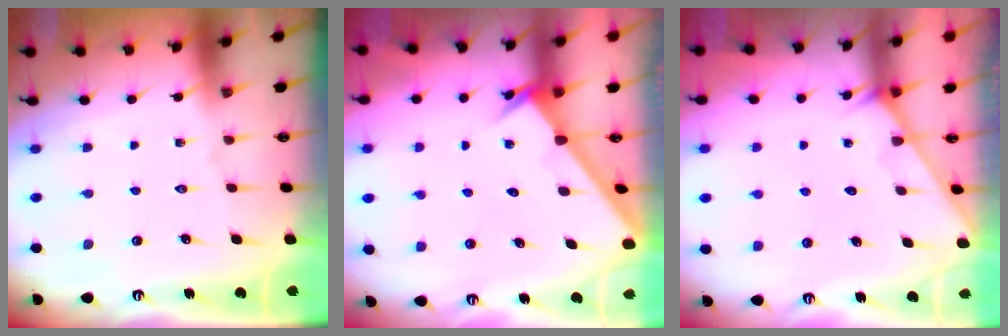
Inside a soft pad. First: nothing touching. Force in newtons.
{"total": 2.3, "press": 2.3, "slide": 0.2}
{"total": 2.1, "press": 2.1, "slide": 0.2}